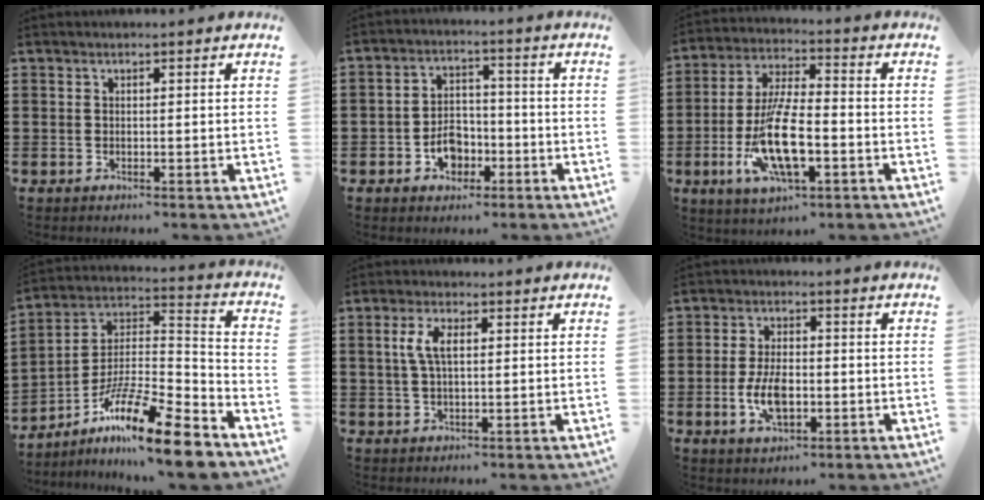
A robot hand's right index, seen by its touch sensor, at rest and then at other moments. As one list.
[{"total": 5.1, "force": [-2.3, 3.8, 2.5], "torque": [-0.039, 0.006, -0.044]}, {"total": 12.1, "force": [-3.6, 4.0, 10.8], "torque": [-0.226, -0.008, -0.065]}, {"total": 15.0, "force": [-10.5, 2.3, 10.4], "torque": [-0.186, 0.022, -0.194]}, {"total": 4.5, "force": [0.8, 1.9, 4.0], "torque": [-0.091, 0.008, 0.008]}, {"total": 6.0, "force": [-1.4, 3.1, 4.9], "torque": [-0.112, -0.002, -0.029]}]